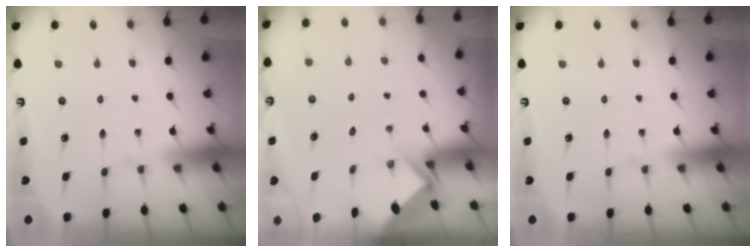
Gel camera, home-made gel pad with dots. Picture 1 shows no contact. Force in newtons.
{"total": 2.7, "press": 2.7, "slide": 0.2}
{"total": 0.0}